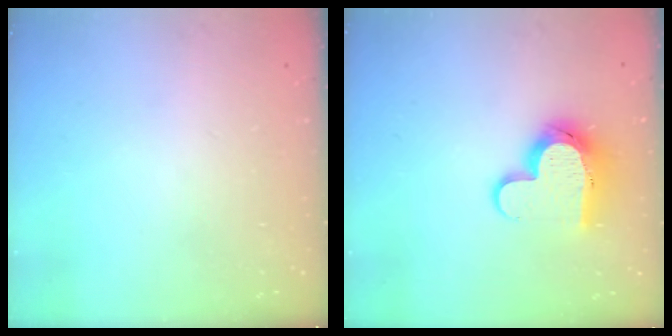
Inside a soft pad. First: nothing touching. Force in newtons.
{"total": 11.7, "press": 11.7, "slide": 0.8}